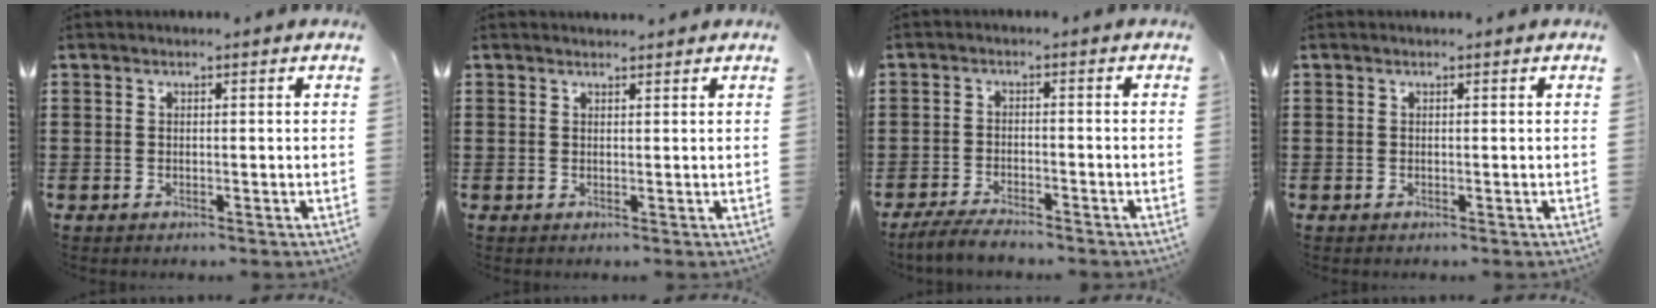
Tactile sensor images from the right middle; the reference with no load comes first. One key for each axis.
{"total": 0.9, "fx": 0.9, "fy": 0.1, "fz": 0.0, "tx": -0.003, "ty": 0.000, "tz": 0.018}
{"total": 3.7, "fx": -3.4, "fy": 0.4, "fz": 1.2, "tx": -0.036, "ty": -0.007, "tz": -0.071}
{"total": 0.0}